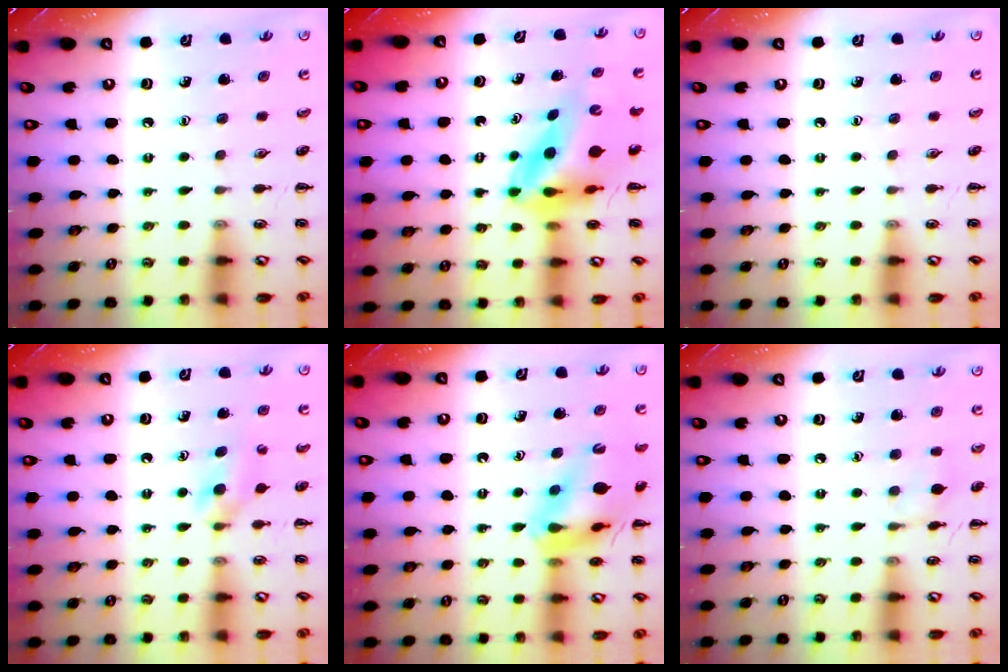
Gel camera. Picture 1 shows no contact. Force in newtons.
{"total": 9.5, "press": 9.0, "slide": 3.2}
{"total": 0.0}
{"total": 4.5, "press": 4.2, "slide": 1.5}
{"total": 15.5, "press": 15.4, "slide": 2.3}
{"total": 7.0, "press": 6.7, "slide": 1.7}